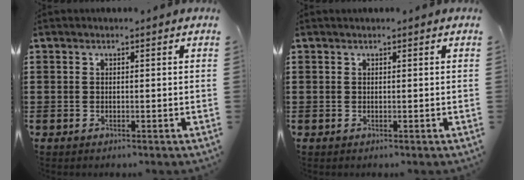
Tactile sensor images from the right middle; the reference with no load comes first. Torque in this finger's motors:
{"motor_torque": [0.02, -0.25, -0.05, 0.01]}